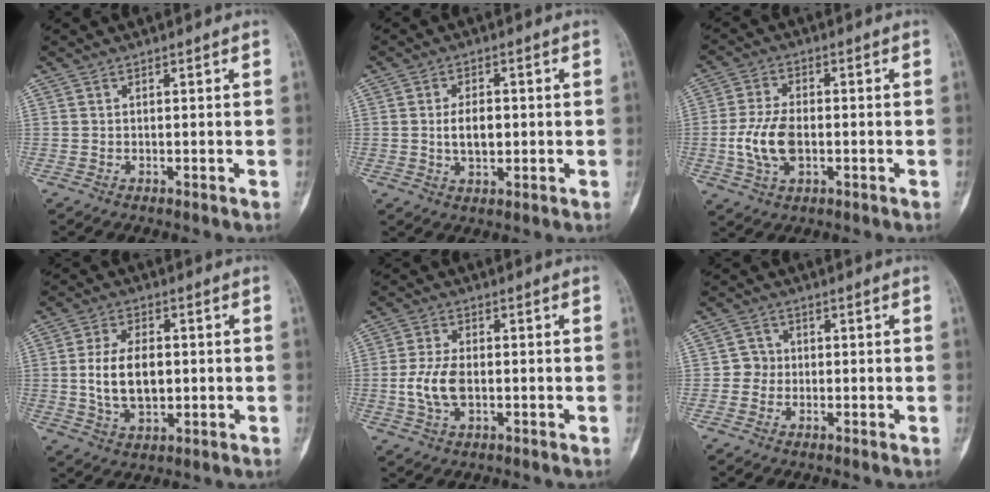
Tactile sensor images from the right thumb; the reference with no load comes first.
{"total": 5.2, "force": [-0.1, 3.0, 4.2], "torque": [-0.063, -0.001, 0.000]}
{"total": 8.8, "force": [-1.3, 5.1, 7.1], "torque": [-0.148, 0.007, -0.025]}
{"total": 10.1, "force": [0.0, 6.0, 8.1], "torque": [-0.139, 0.000, 0.005]}
{"total": 6.9, "force": [-0.8, 3.9, 5.6], "torque": [-0.123, 0.004, -0.015]}
{"total": 2.7, "force": [-0.3, 2.7, 0.5], "torque": [0.011, 0.010, -0.014]}